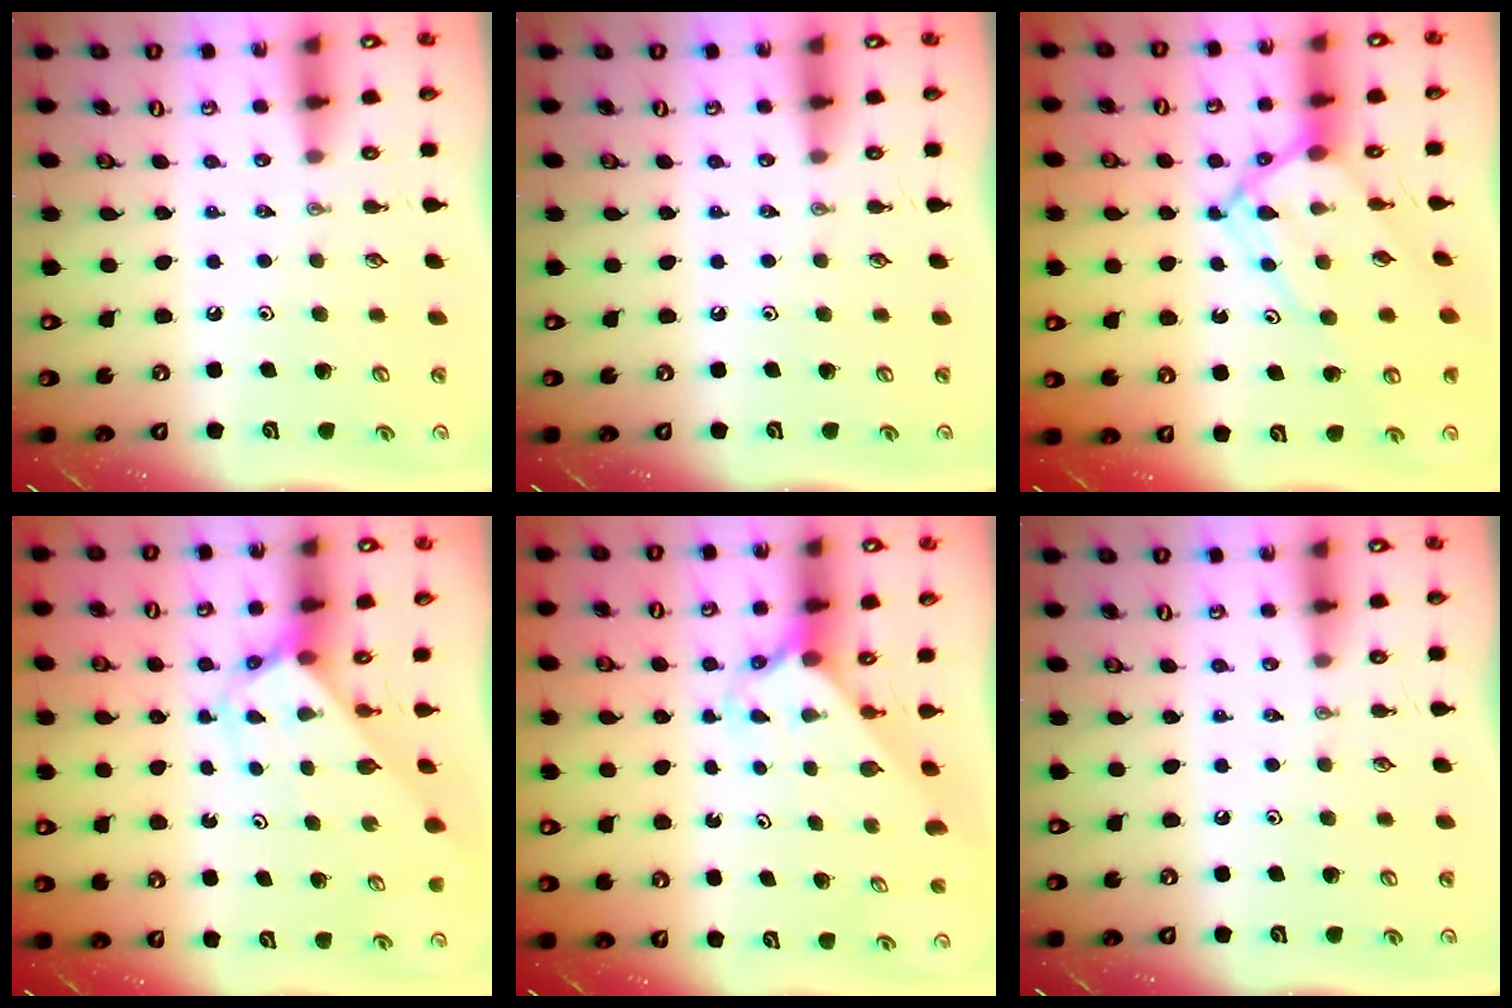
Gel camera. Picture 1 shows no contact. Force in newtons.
{"total": 0.0}
{"total": 11.8, "press": 11.8, "slide": 1.0}
{"total": 2.9, "press": 2.9, "slide": 0.1}
{"total": 3.3, "press": 3.3, "slide": 0.3}
{"total": 0.0}